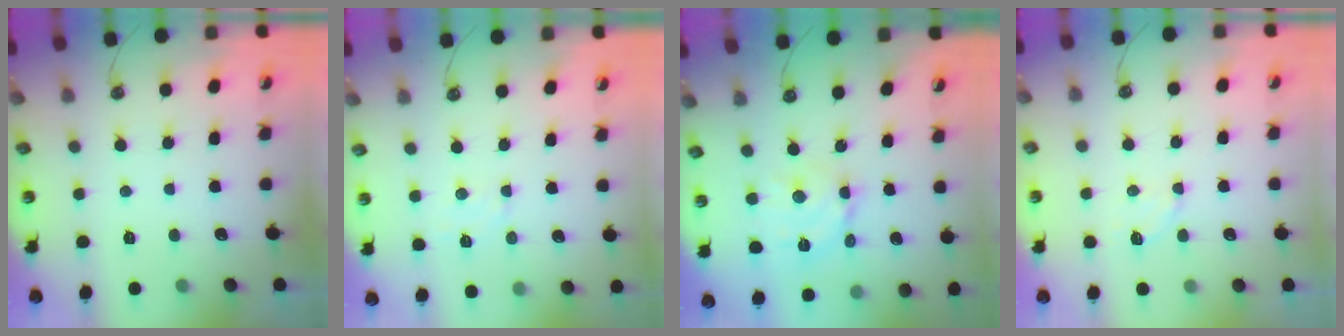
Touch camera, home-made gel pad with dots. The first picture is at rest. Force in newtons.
{"total": 5.8, "press": 5.8, "slide": 0.7}
{"total": 10.5, "press": 10.5, "slide": 0.7}
{"total": 3.0, "press": 2.9, "slide": 0.7}